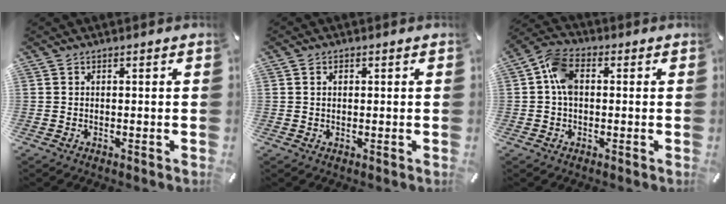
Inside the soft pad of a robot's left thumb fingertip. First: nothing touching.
{"total": 1.5, "force": [0.3, 1.1, 1.0], "torque": [-0.021, 0.006, 0.004]}
{"total": 7.7, "force": [0.6, 5.1, 5.8], "torque": [-0.127, 0.008, 0.011]}